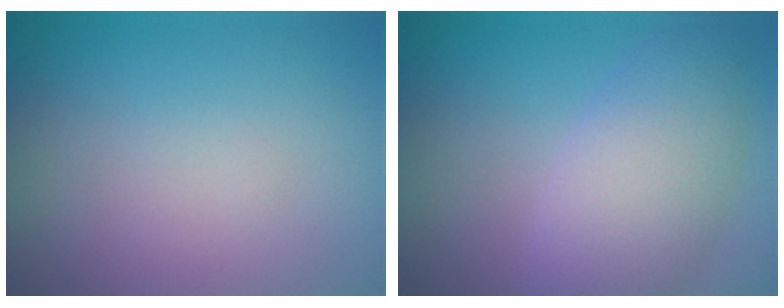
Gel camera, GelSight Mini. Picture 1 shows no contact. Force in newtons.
{"total": 6.1, "press": 6.1, "slide": 0.2}